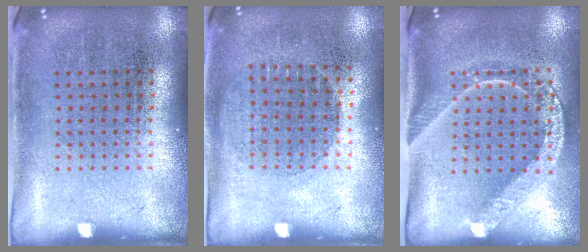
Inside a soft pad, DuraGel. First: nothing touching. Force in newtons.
{"total": 0.9, "press": 0.8, "slide": 0.4}
{"total": 2.0, "press": 1.6, "slide": 1.3}